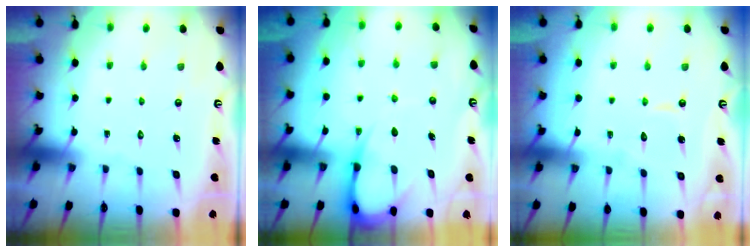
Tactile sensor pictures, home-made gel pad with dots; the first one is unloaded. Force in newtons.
{"total": 7.7, "press": 7.7, "slide": 0.9}
{"total": 5.2, "press": 5.1, "slide": 0.5}